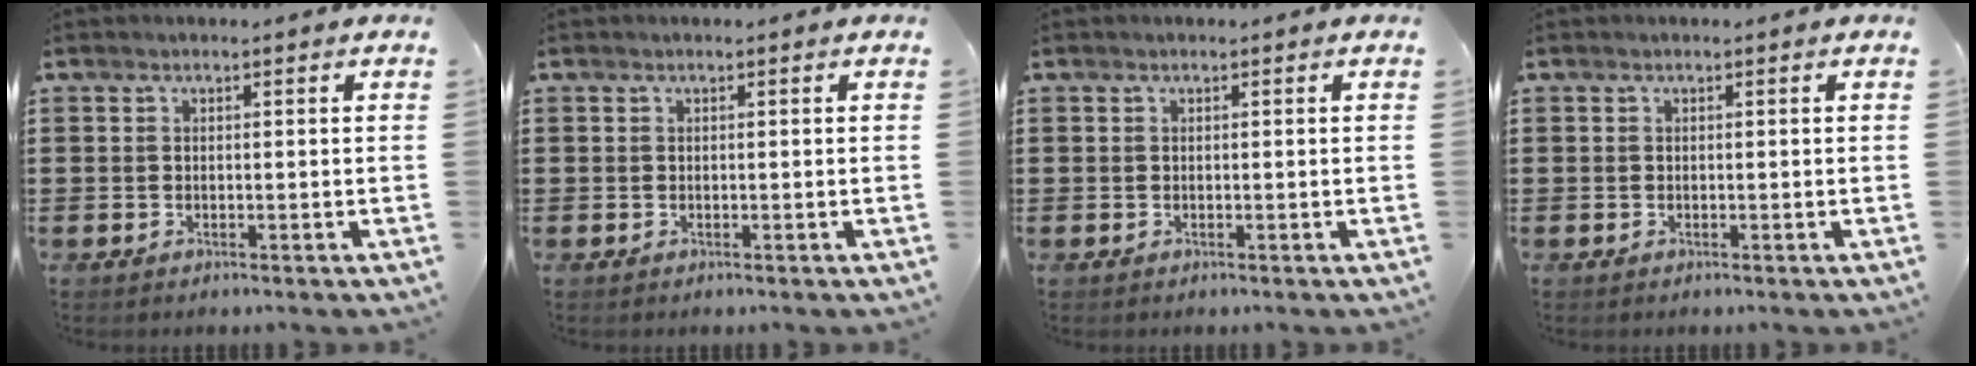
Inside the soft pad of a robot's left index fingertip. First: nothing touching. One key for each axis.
{"total": 0.0}
{"total": 0.0}
{"total": 0.0}